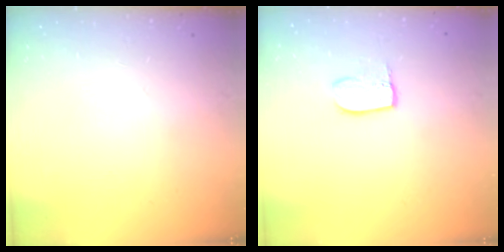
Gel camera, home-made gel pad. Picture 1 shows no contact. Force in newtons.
{"total": 6.8, "press": 6.8, "slide": 0.1}